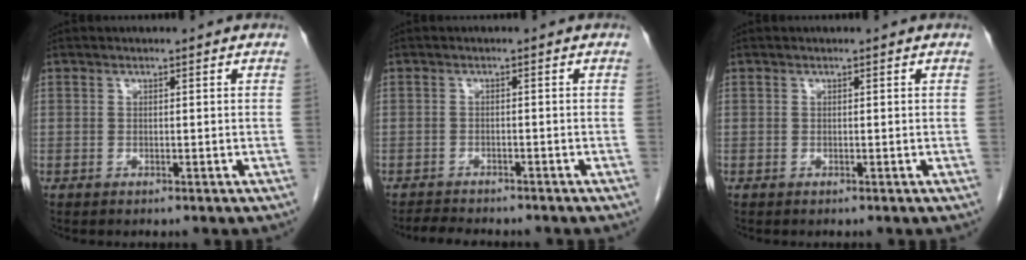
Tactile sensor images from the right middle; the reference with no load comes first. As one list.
[{"total": 4.6, "force": [-4.2, 1.0, 1.5], "torque": [-0.027, -0.009, -0.063]}, {"total": 0.0}]